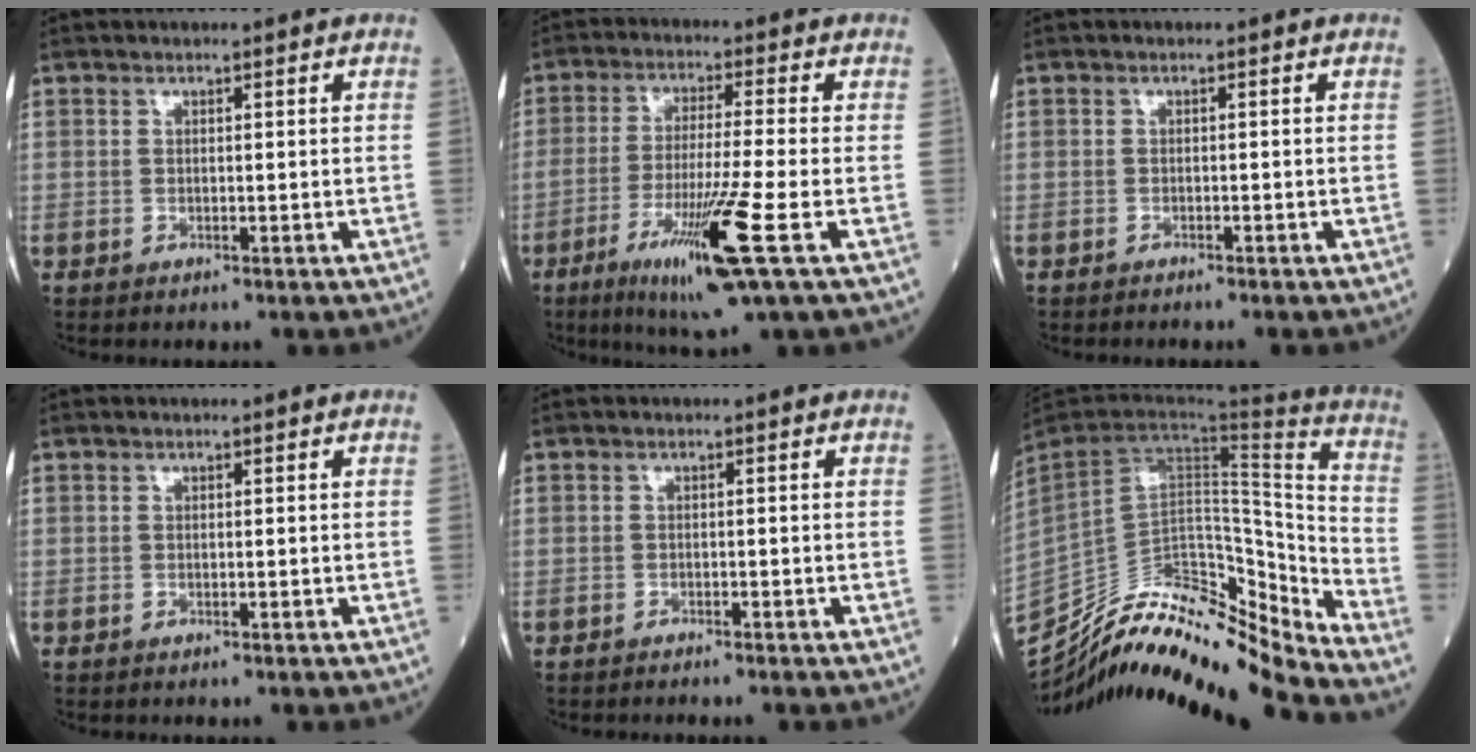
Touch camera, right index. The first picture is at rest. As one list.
[{"total": 12.7, "force": [-5.3, -0.8, 11.6], "torque": [-0.222, -0.035, -0.095]}, {"total": 1.2, "force": [-1.1, -0.1, 0.5], "torque": [-0.006, 0.001, -0.015]}, {"total": 0.0}, {"total": 1.7, "force": [-1.5, -0.1, 0.7], "torque": [-0.008, 0.001, -0.019]}, {"total": 22.8, "force": [-20.4, 4.1, 9.3], "torque": [-0.191, 0.035, -0.334]}]